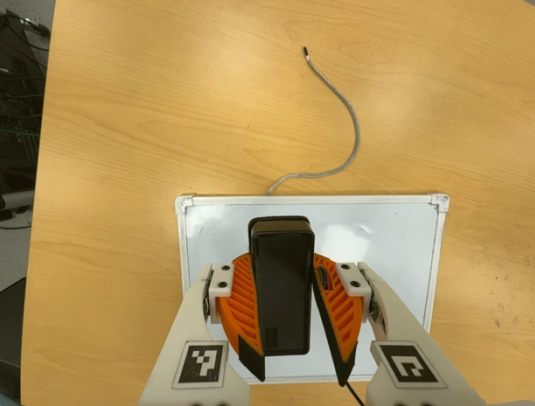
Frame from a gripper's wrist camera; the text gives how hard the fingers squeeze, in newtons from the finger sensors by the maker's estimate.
{"total": 9.3, "left": 8.7, "right": 9.9}